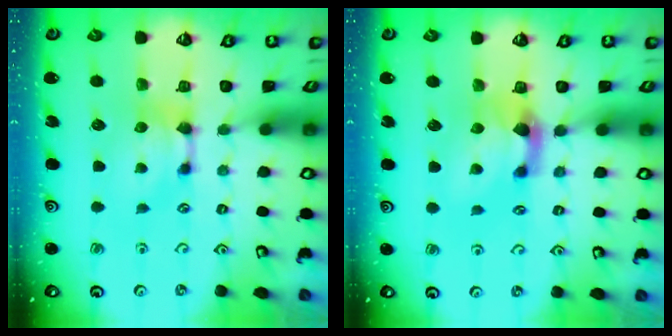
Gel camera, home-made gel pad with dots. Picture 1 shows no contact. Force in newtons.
{"total": 2.6, "press": 2.0, "slide": 1.7}